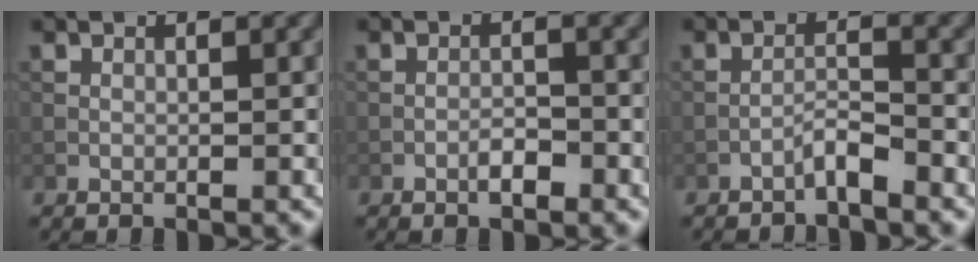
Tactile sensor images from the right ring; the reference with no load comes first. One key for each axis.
{"total": 1.5, "fx": -1.0, "fy": 0.5, "fz": 1.1, "tx": -0.019, "ty": 0.003, "tz": -0.020}
{"total": 1.8, "fx": -1.5, "fy": 0.1, "fz": 0.9, "tx": -0.017, "ty": 0.011, "tz": -0.030}